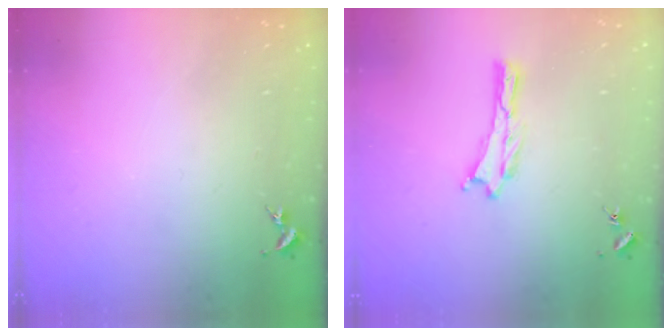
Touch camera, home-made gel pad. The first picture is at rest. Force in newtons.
{"total": 0.0}